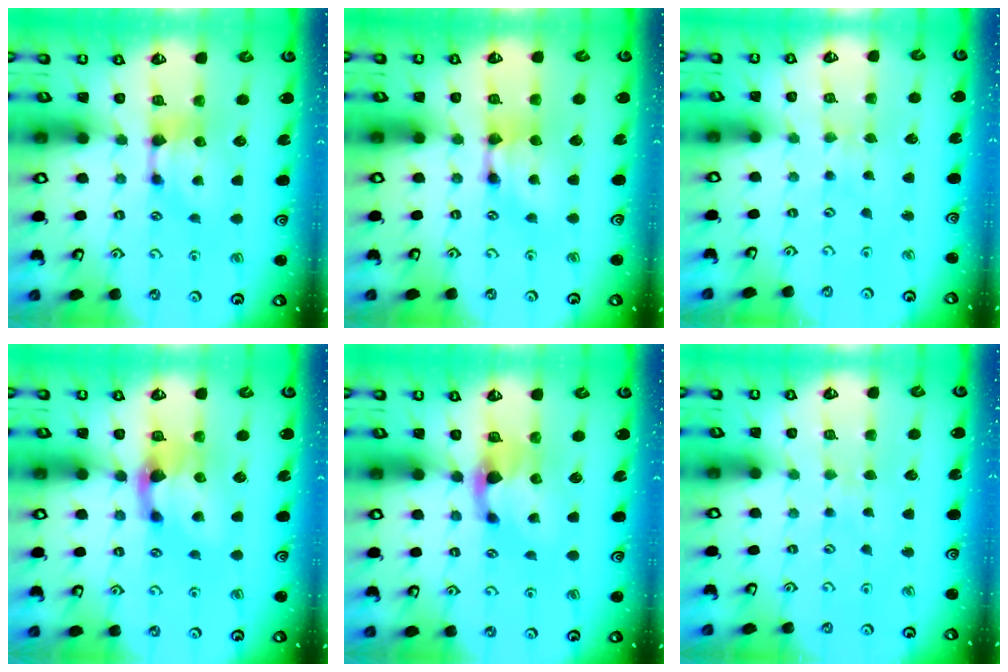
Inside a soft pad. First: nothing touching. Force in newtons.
{"total": 1.6, "press": 1.6, "slide": 0.1}
{"total": 2.9, "press": 2.9, "slide": 0.0}
{"total": 2.6, "press": 1.9, "slide": 1.7}
{"total": 1.5, "press": 0.4, "slide": 1.4}
{"total": 4.3, "press": 4.3, "slide": 0.4}